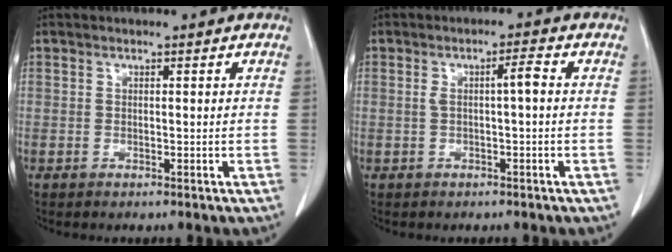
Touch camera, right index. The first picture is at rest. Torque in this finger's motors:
{"motor_torque": [0.05, -0.01, 0.02, 0.04]}